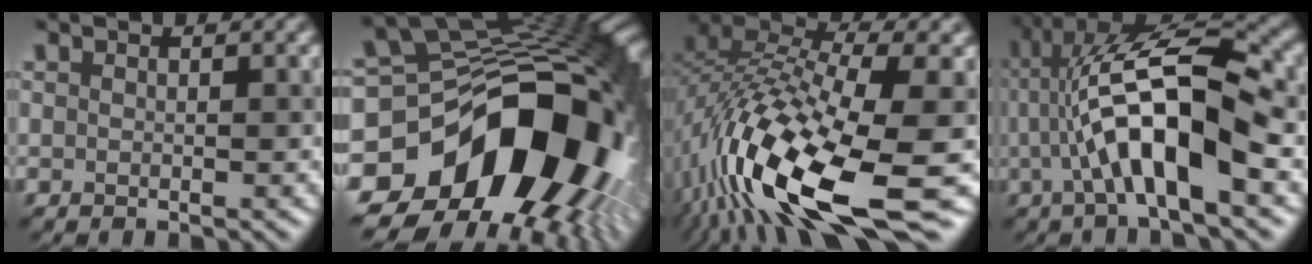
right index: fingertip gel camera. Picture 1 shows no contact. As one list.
[{"total": 18.1, "force": [-5.8, 12.1, 12.1], "torque": [-0.186, -0.007, -0.091]}, {"total": 16.4, "force": [-6.3, 5.3, 14.2], "torque": [-0.282, -0.003, -0.114]}, {"total": 10.4, "force": [-1.1, 3.2, 9.8], "torque": [-0.180, 0.021, -0.024]}]